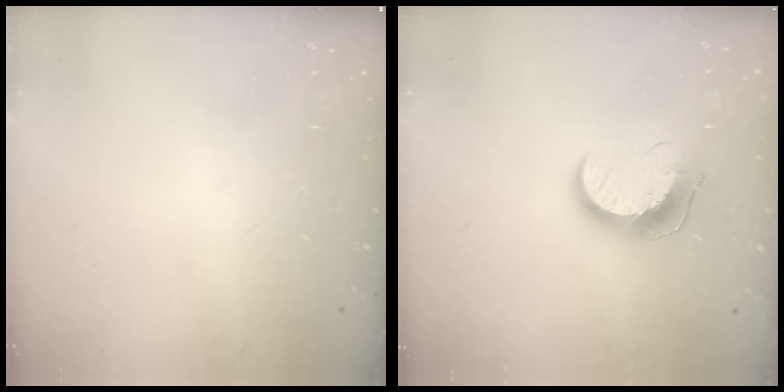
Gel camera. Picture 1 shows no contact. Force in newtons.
{"total": 10.5, "press": 10.5, "slide": 0.4}